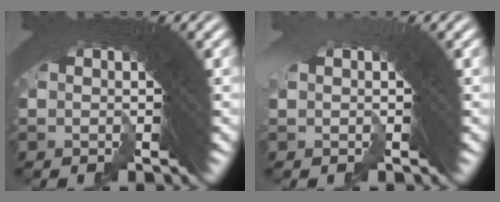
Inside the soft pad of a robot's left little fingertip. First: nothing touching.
{"total": 4.4, "force": [-0.4, -3.0, -3.2], "torque": [0.044, -0.002, -0.001]}